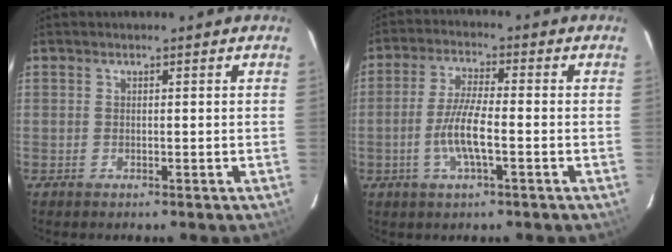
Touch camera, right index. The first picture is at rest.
{"total": 7.6, "force": [-2.2, 1.3, 7.1], "torque": [-0.144, -0.001, -0.044]}